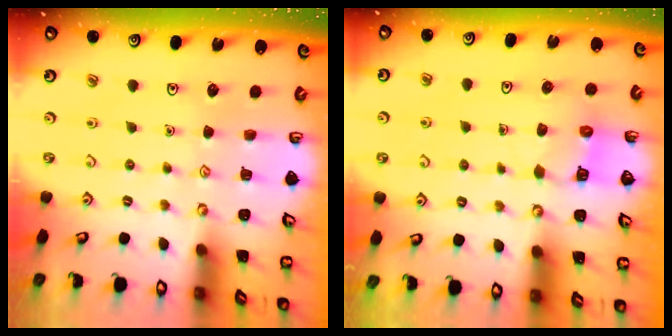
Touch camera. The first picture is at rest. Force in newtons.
{"total": 6.3, "press": 6.2, "slide": 0.4}